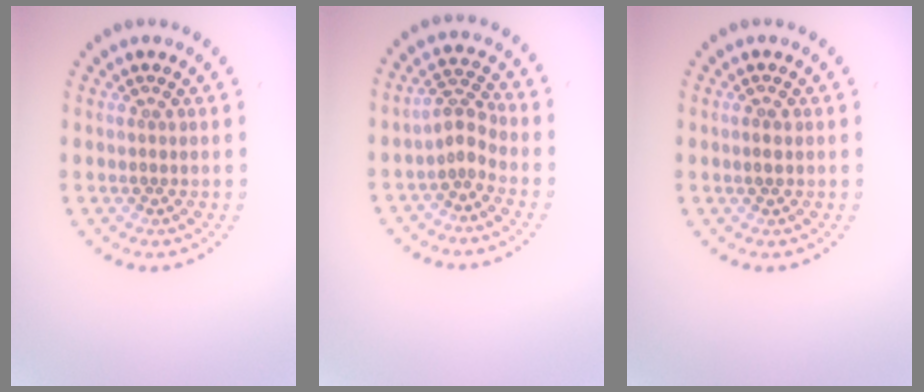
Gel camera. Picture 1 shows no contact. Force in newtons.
{"total": 2.2, "press": 1.5, "slide": 1.6}
{"total": 1.0, "press": 0.9, "slide": 0.2}